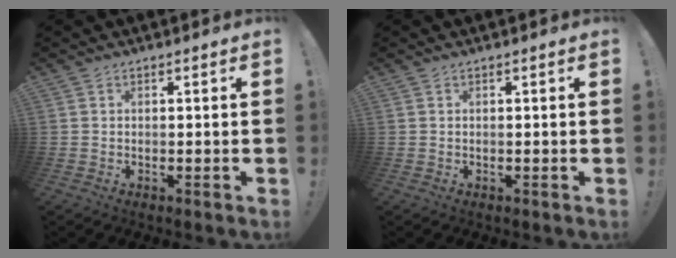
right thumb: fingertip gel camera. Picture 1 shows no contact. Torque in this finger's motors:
{"motor_torque": [0.05, -0.39, -0.01, -0.24, 0.04]}